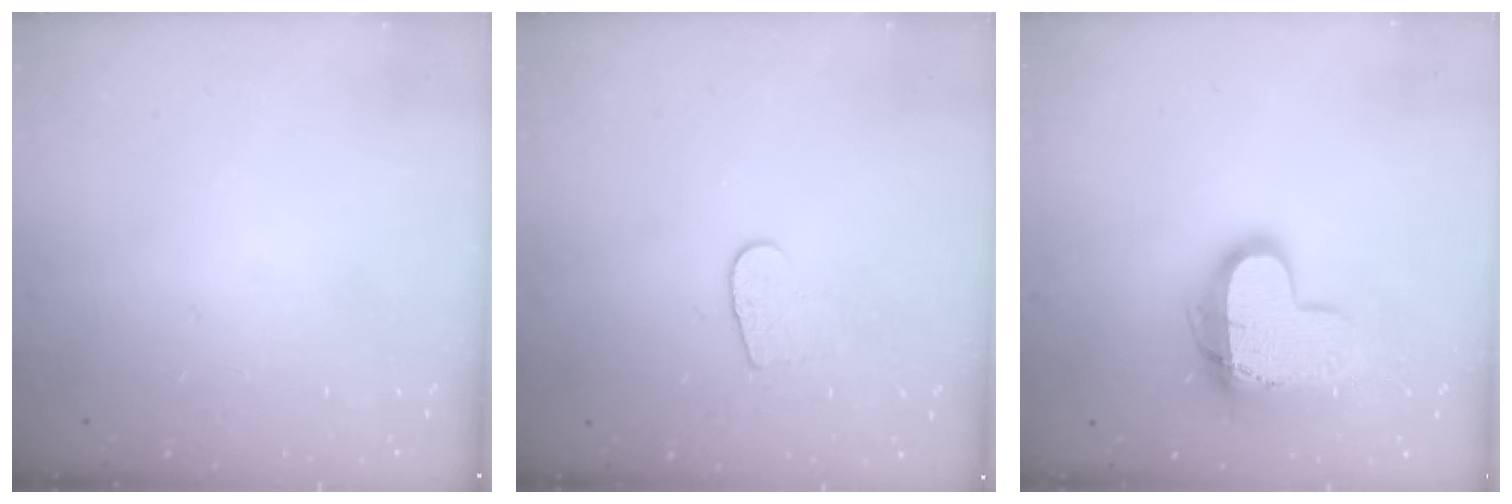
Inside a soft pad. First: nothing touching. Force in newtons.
{"total": 6.7, "press": 6.7, "slide": 0.4}
{"total": 14.4, "press": 14.4, "slide": 1.0}